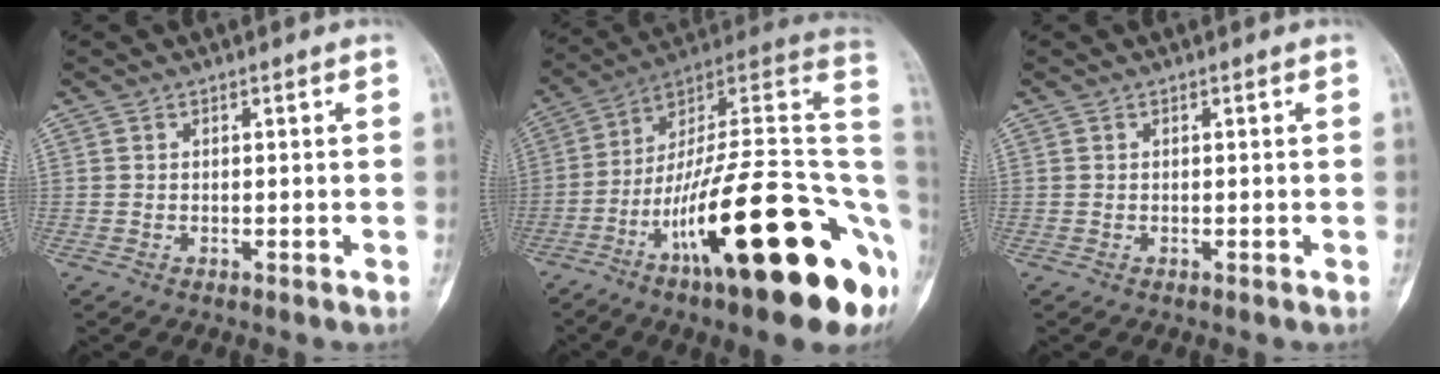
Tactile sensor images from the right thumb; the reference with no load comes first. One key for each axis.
{"total": 31.5, "fx": -9.7, "fy": 8.0, "fz": 28.9, "tx": -0.358, "ty": 0.054, "tz": -0.155}
{"total": 0.0}